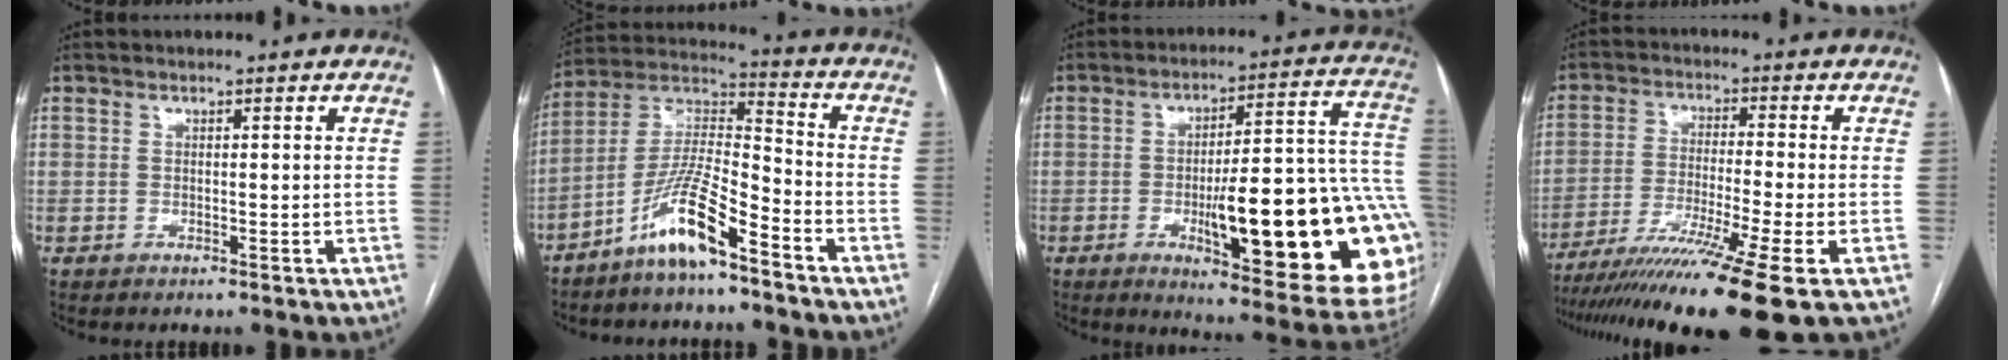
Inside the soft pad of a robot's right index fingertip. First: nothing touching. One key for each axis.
{"total": 11.6, "fx": -7.5, "fy": 1.4, "fz": 8.7, "tx": -0.180, "ty": 0.003, "tz": -0.149}
{"total": 28.2, "fx": -5.8, "fy": 4.7, "fz": 27.2, "tx": -0.275, "ty": 0.003, "tz": -0.075}
{"total": 15.9, "fx": -11.4, "fy": -2.3, "fz": 10.8, "tx": -0.174, "ty": -0.043, "tz": -0.189}